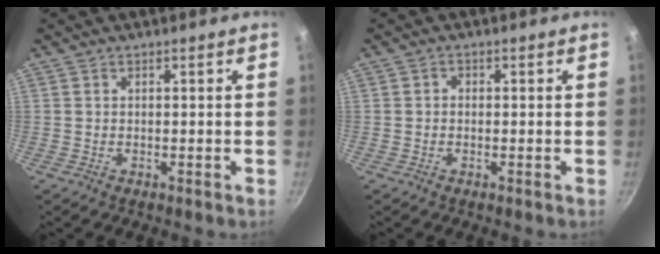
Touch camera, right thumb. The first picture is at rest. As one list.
[{"total": 1.0, "force": [-0.2, 0.8, 0.5], "torque": [-0.007, 0.005, -0.005]}]